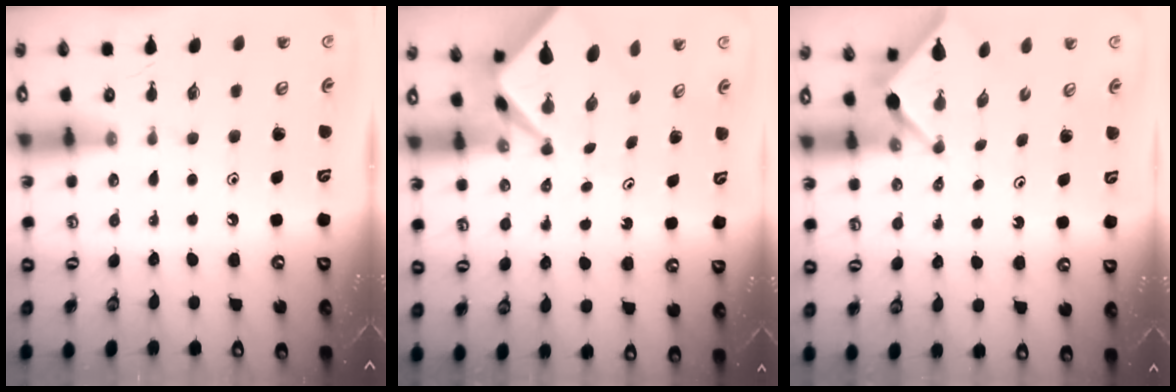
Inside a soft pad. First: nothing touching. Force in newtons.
{"total": 2.7, "press": 2.7, "slide": 0.2}
{"total": 2.5, "press": 2.5, "slide": 0.1}